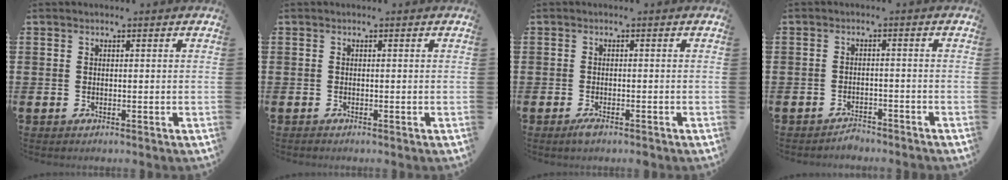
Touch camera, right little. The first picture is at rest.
{"total": 0.0}
{"total": 1.4, "force": [-0.7, 0.4, 1.2], "torque": [-0.022, 0.001, -0.015]}
{"total": 1.8, "force": [-1.7, 0.3, 0.0], "torque": [-0.007, 0.004, -0.038]}